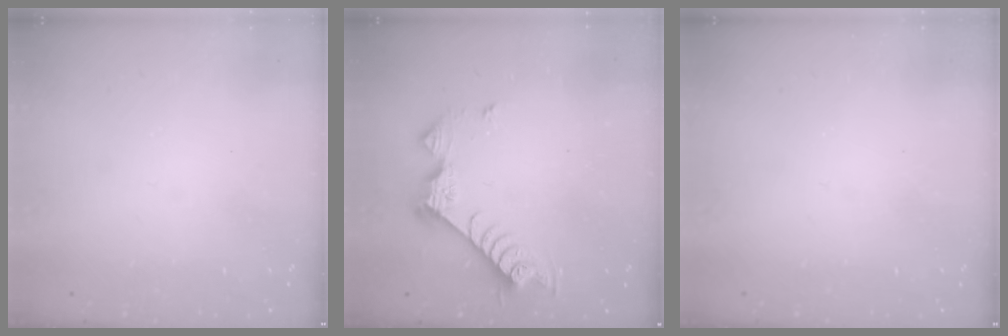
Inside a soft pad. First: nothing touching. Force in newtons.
{"total": 9.6, "press": 9.6, "slide": 0.7}
{"total": 0.0}